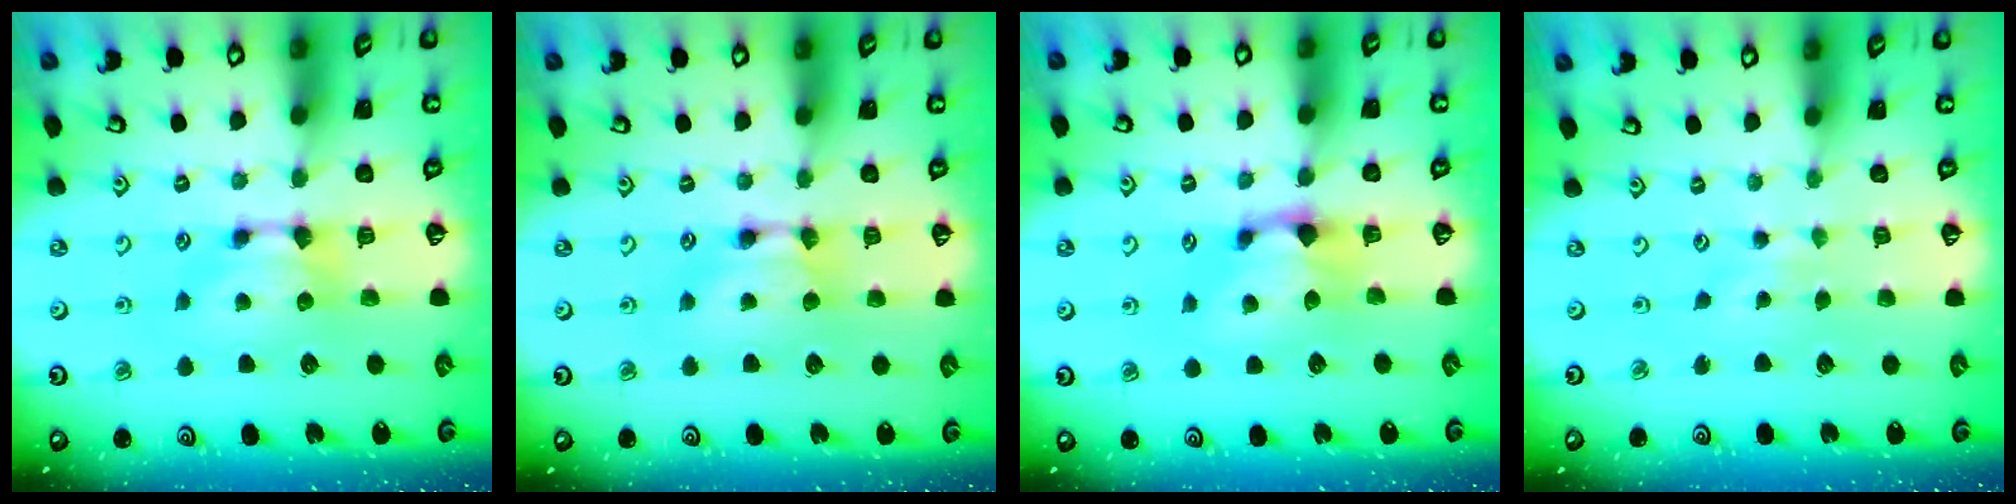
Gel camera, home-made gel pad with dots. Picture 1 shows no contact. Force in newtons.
{"total": 1.6, "press": 1.6, "slide": 0.2}
{"total": 1.0, "press": 0.2, "slide": 0.9}
{"total": 3.7, "press": 3.7, "slide": 0.2}